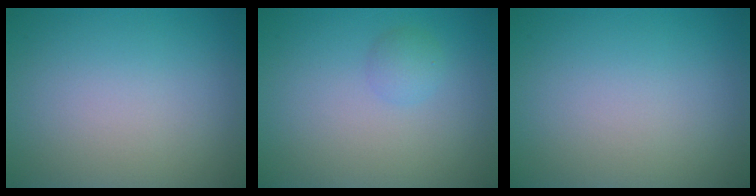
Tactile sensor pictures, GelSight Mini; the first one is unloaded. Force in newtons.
{"total": 1.2, "press": 1.2, "slide": 0.1}
{"total": 0.0}